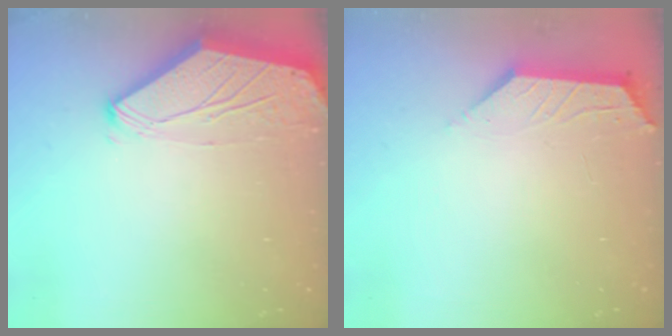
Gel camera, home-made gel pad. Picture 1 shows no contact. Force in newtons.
{"total": 1.9, "press": 1.9, "slide": 0.4}